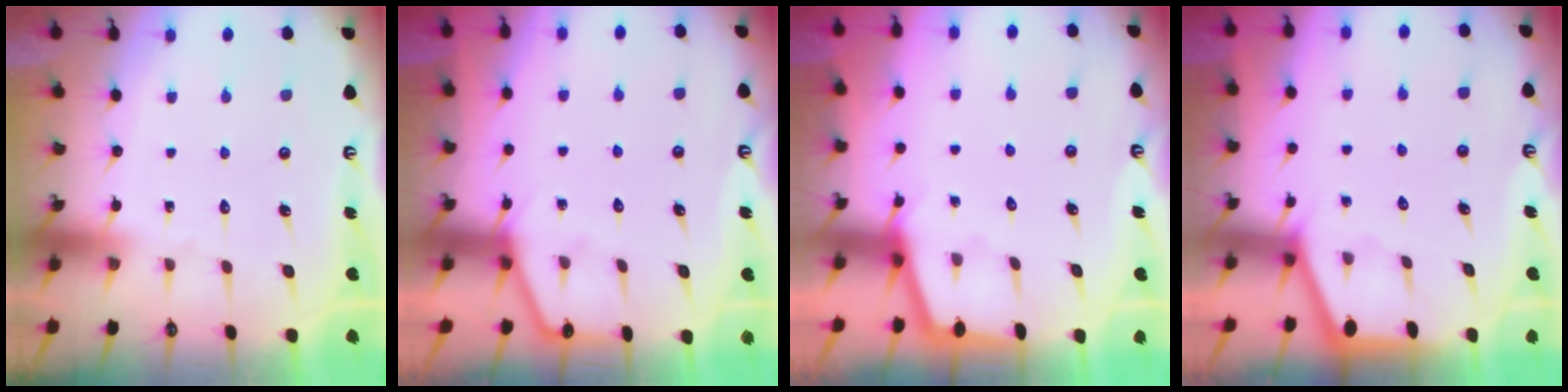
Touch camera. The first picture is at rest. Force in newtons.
{"total": 2.7, "press": 2.6, "slide": 0.4}
{"total": 1.8, "press": 1.8, "slide": 0.3}
{"total": 1.1, "press": 1.0, "slide": 0.2}